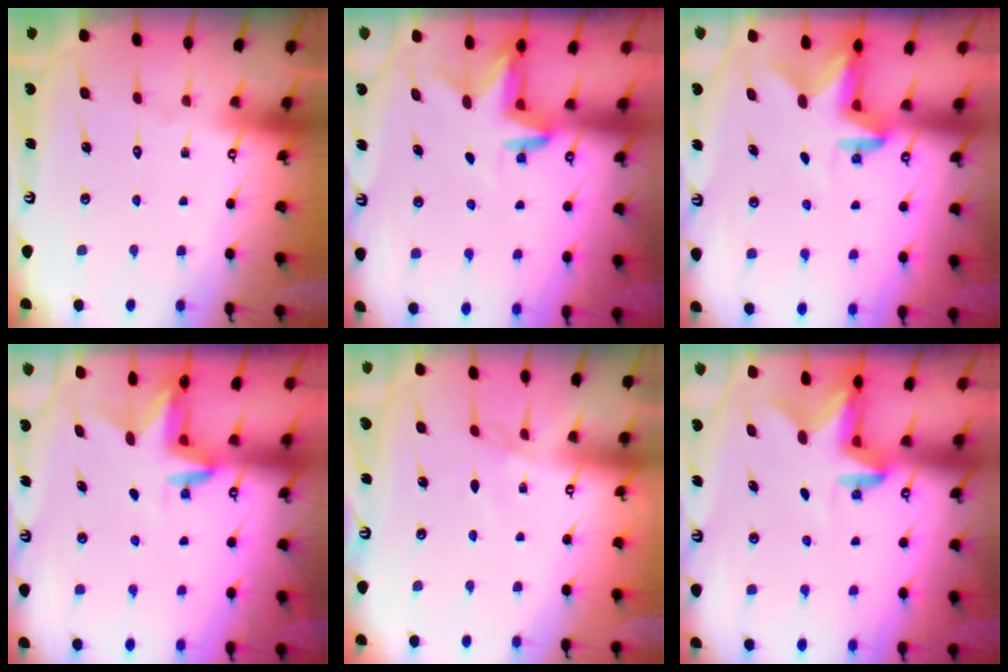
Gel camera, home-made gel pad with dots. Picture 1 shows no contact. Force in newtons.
{"total": 3.1, "press": 3.1, "slide": 0.3}
{"total": 2.7, "press": 2.7, "slide": 0.5}
{"total": 3.2, "press": 3.2, "slide": 0.3}
{"total": 2.3, "press": 2.3, "slide": 0.4}
{"total": 2.7, "press": 2.7, "slide": 0.5}